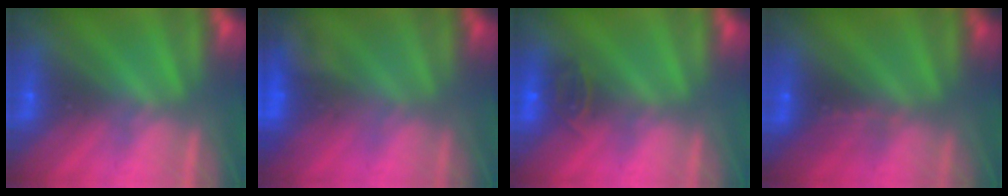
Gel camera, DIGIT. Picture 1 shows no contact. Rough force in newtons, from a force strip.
{"total": 4.7}
{"total": 2.5}
{"total": 5.1}